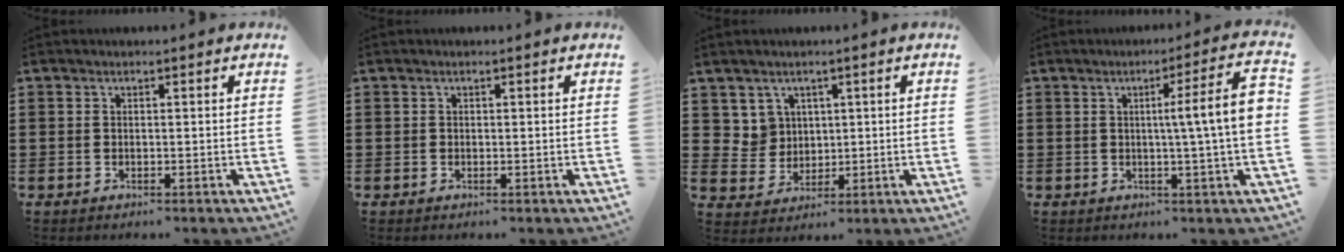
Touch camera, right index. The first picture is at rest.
{"total": 0.0}
{"total": 4.3, "force": [2.0, 3.8, 0.6], "torque": [-0.032, 0.008, 0.038]}
{"total": 9.4, "force": [0.6, 0.1, 9.4], "torque": [-0.149, -0.012, 0.005]}